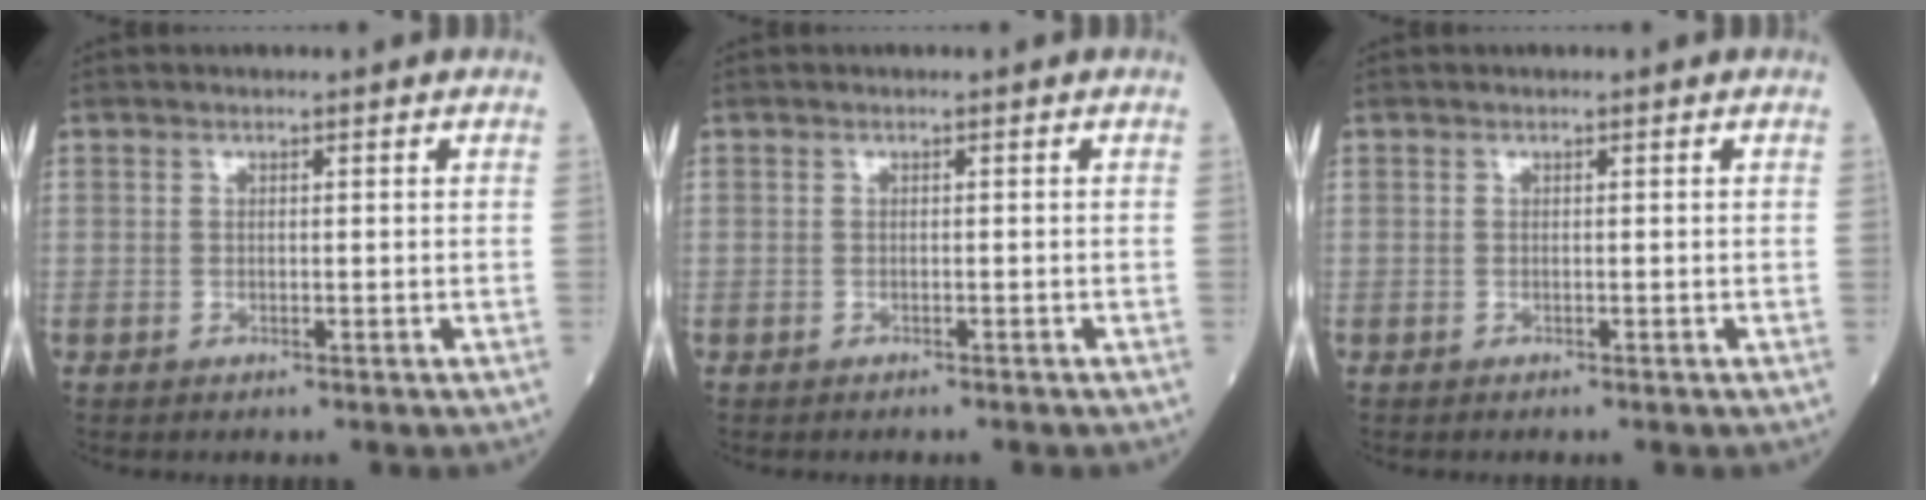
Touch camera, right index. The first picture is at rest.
{"total": 0.9, "force": [-0.9, 0.1, 0.3], "torque": [-0.010, -0.003, -0.011]}
{"total": 0.0}